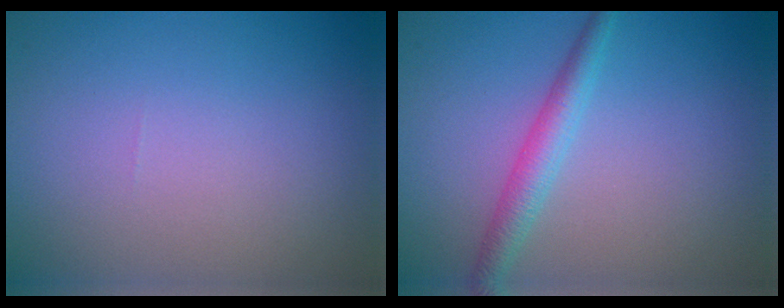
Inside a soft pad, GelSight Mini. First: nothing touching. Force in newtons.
{"total": 2.5, "press": 2.5, "slide": 0.1}